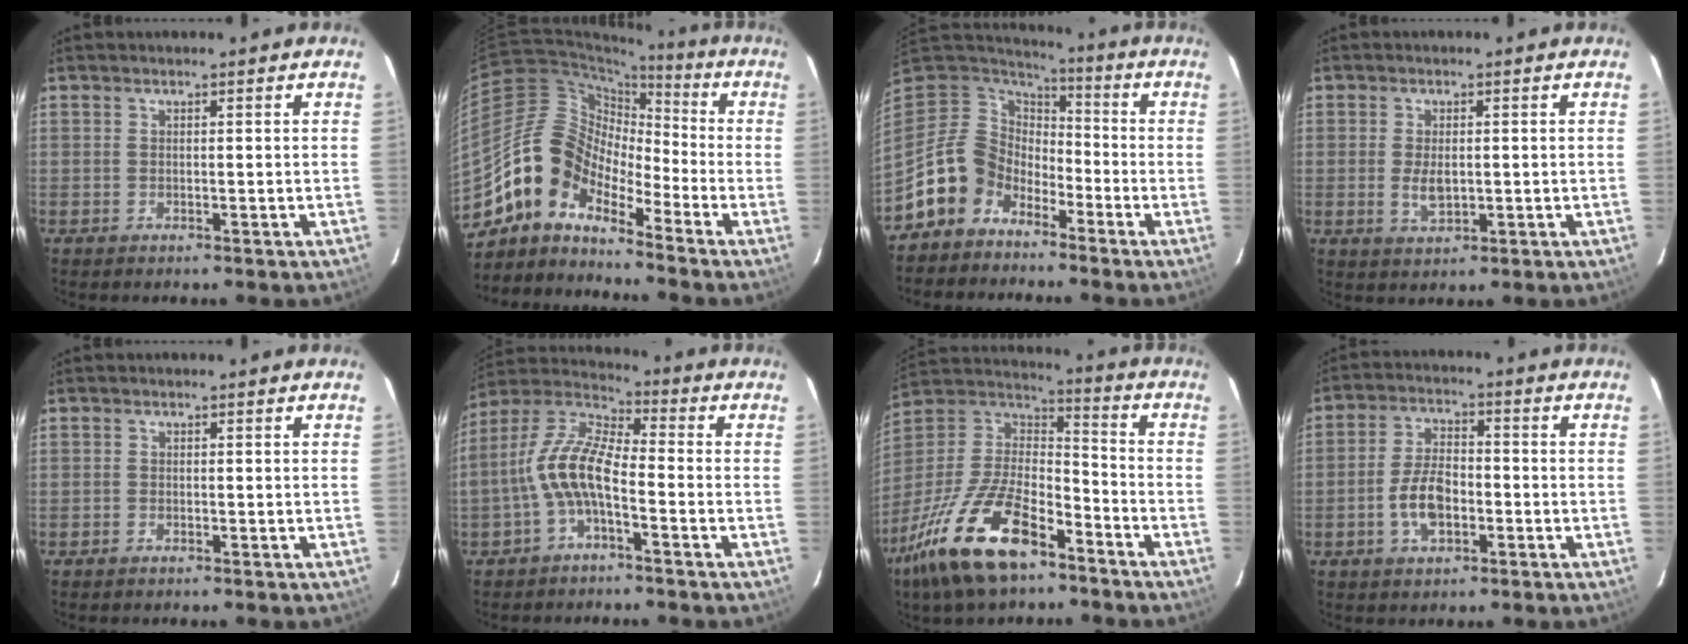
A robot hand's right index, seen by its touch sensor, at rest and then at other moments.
{"total": 10.9, "force": [-8.2, 5.5, 4.4], "torque": [-0.077, 0.031, -0.181]}
{"total": 11.0, "force": [-7.5, 7.7, 2.4], "torque": [-0.065, 0.029, -0.143]}
{"total": 4.0, "force": [-0.3, 2.1, 3.4], "torque": [-0.064, -0.006, -0.002]}
{"total": 0.5, "force": [-0.5, 0.2, 0.0], "torque": [-0.001, -0.001, -0.011]}
{"total": 10.2, "force": [-3.4, 3.8, 8.9], "torque": [-0.195, 0.016, -0.069]}
{"total": 22.1, "force": [-13.6, 8.9, 14.9], "torque": [-0.312, -0.025, -0.251]}
{"total": 7.5, "force": [-2.5, 4.0, 5.9], "torque": [-0.120, 0.010, -0.041]}